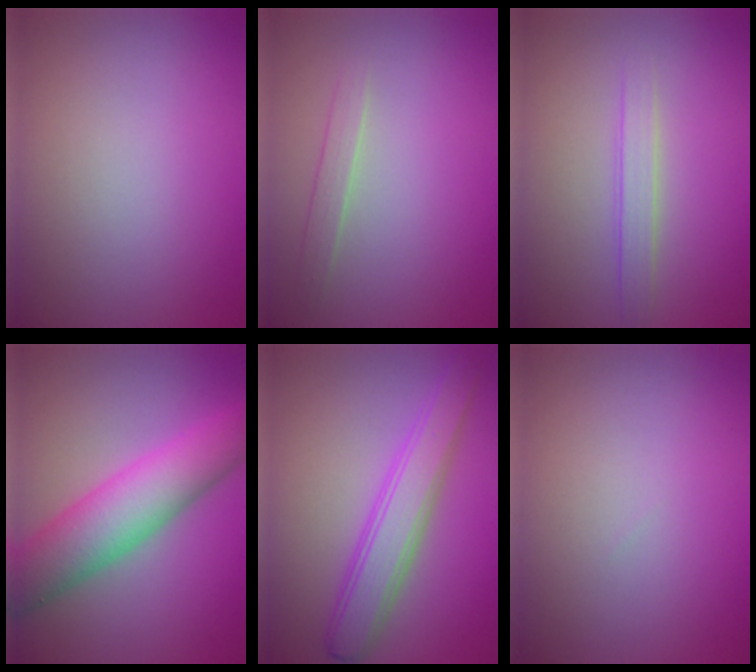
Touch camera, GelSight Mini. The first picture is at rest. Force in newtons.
{"total": 1.3, "press": 1.3, "slide": 0.1}
{"total": 1.8, "press": 1.8, "slide": 0.1}
{"total": 7.9, "press": 7.9, "slide": 0.3}
{"total": 4.6, "press": 4.6, "slide": 0.1}
{"total": 0.0}